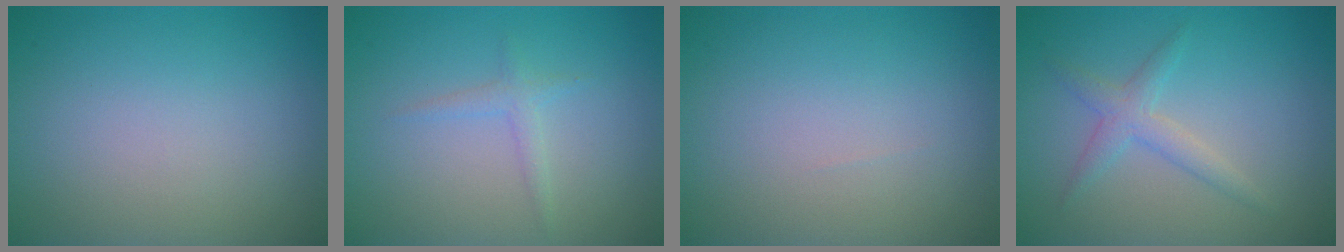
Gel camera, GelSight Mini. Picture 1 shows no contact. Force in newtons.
{"total": 1.1, "press": 1.1, "slide": 0.1}
{"total": 0.0}
{"total": 2.1, "press": 2.1, "slide": 0.1}